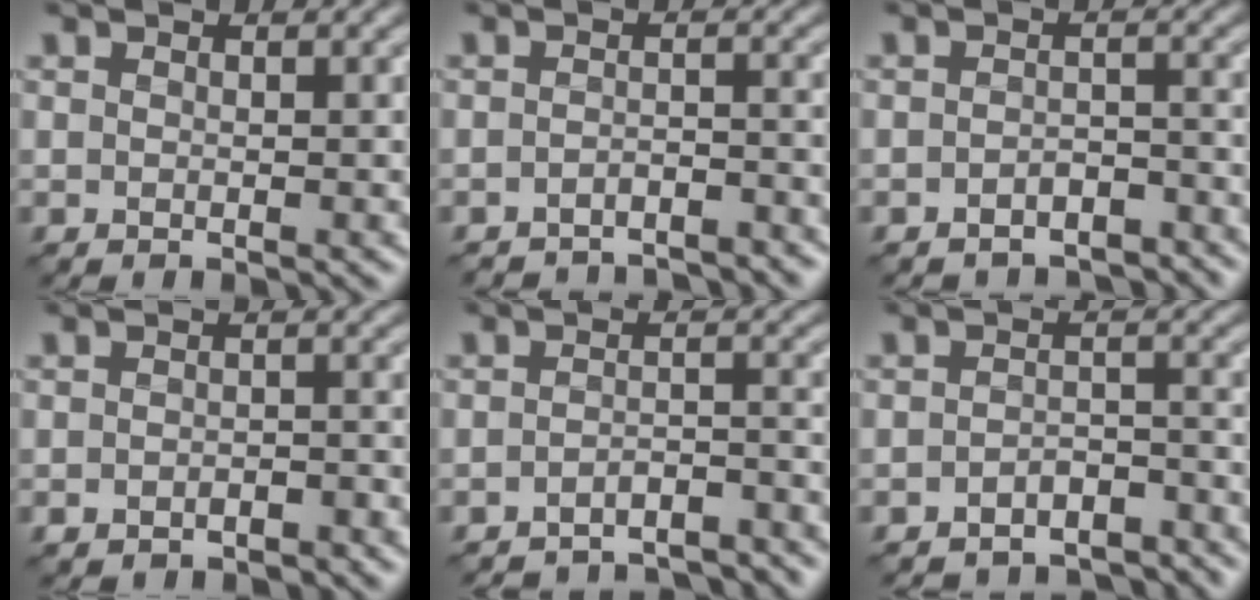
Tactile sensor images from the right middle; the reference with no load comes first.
{"total": 4.7, "force": [-4.6, 0.3, 0.5], "torque": [-0.012, -0.008, -0.070]}
{"total": 3.4, "force": [-3.2, 1.0, 0.6], "torque": [-0.010, -0.001, -0.048]}
{"total": 1.6, "force": [-1.2, 0.8, 0.7], "torque": [-0.015, 0.003, -0.021]}
{"total": 5.8, "force": [-5.7, 0.8, 1.1], "torque": [-0.020, -0.011, -0.078]}
{"total": 4.5, "force": [-4.3, 1.1, 0.7], "torque": [-0.009, -0.006, -0.063]}